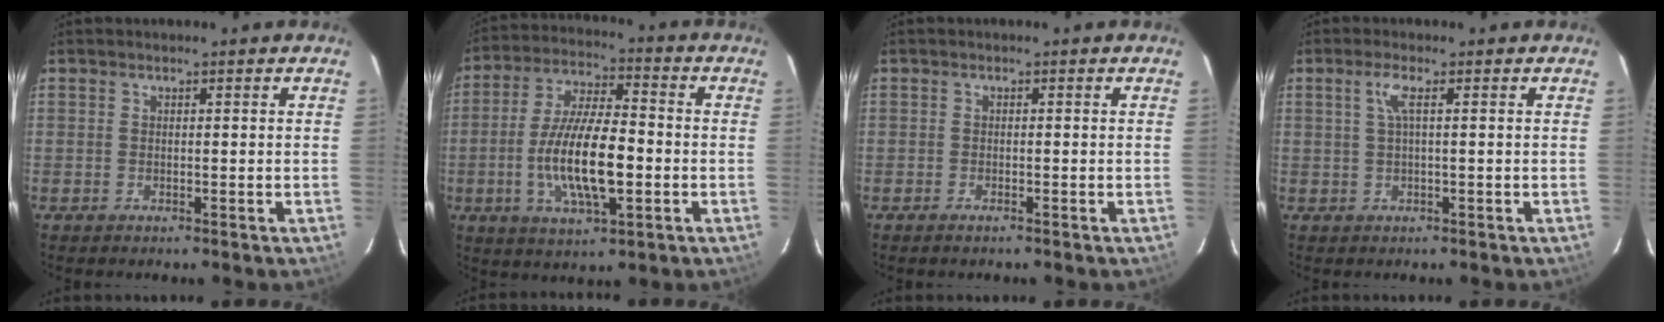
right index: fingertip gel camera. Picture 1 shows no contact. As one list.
[{"total": 14.8, "force": [-3.2, 4.5, 13.7], "torque": [-0.272, -0.005, -0.056]}, {"total": 0.8, "force": [-0.7, 0.1, 0.3], "torque": [-0.007, -0.002, -0.014]}, {"total": 2.3, "force": [0.5, -0.3, 2.2], "torque": [-0.042, 0.002, 0.010]}]